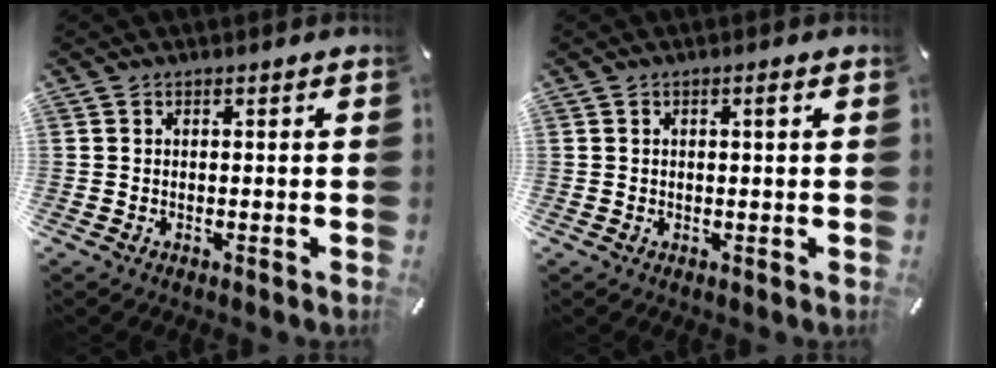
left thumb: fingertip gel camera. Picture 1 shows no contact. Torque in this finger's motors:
{"motor_torque": [-0.07, -0.41, -0.22, -0.11, 0.01]}